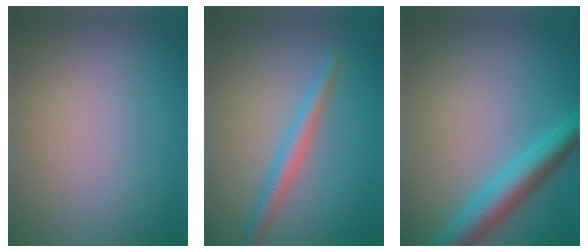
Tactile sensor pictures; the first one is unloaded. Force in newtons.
{"total": 2.4, "press": 2.4, "slide": 0.1}
{"total": 4.7, "press": 4.7, "slide": 0.1}